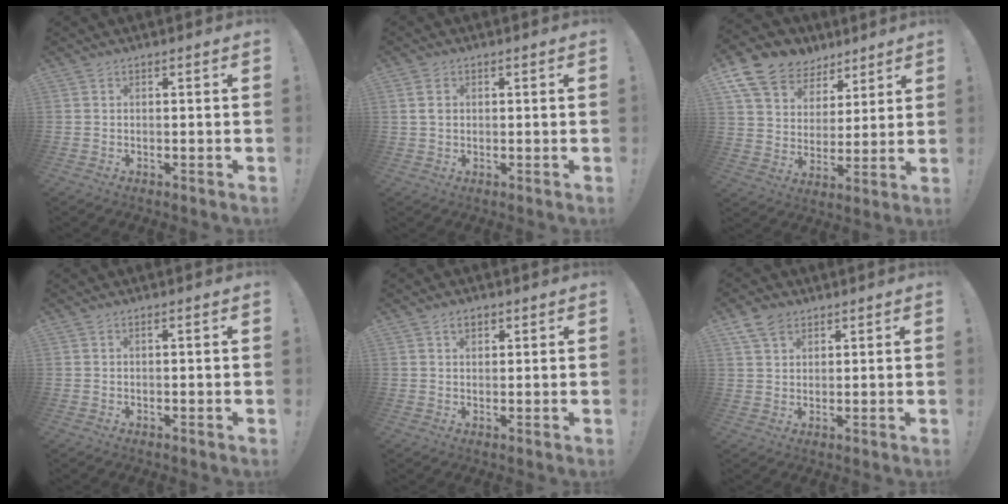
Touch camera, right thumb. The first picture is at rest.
{"total": 3.4, "force": [0.9, 2.5, 2.0], "torque": [-0.039, 0.006, 0.019]}
{"total": 12.6, "force": [8.6, 8.5, 3.5], "torque": [-0.067, -0.060, 0.167]}
{"total": 0.8, "force": [-0.1, -0.2, 0.8], "torque": [-0.015, 0.002, -0.004]}
{"total": 2.8, "force": [1.4, 1.8, 1.7], "torque": [-0.028, 0.005, 0.025]}
{"total": 6.4, "force": [3.8, 4.3, 2.8], "torque": [-0.054, -0.006, 0.076]}